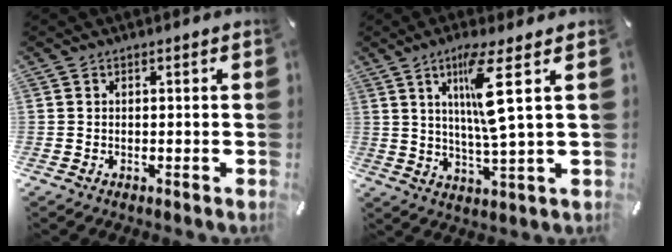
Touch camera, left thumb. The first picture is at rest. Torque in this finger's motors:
{"motor_torque": [1.73, 1.28, 1.33, -0.93, 0.20]}